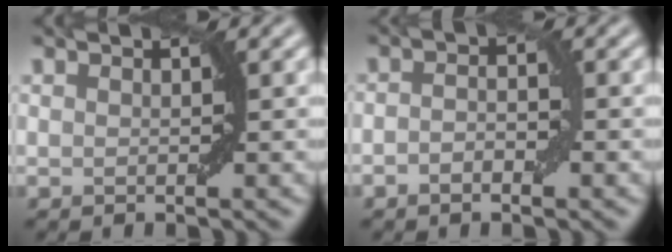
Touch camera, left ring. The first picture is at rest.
{"total": 1.8, "force": [-0.7, 0.8, 1.4], "torque": [-0.027, 0.002, -0.015]}